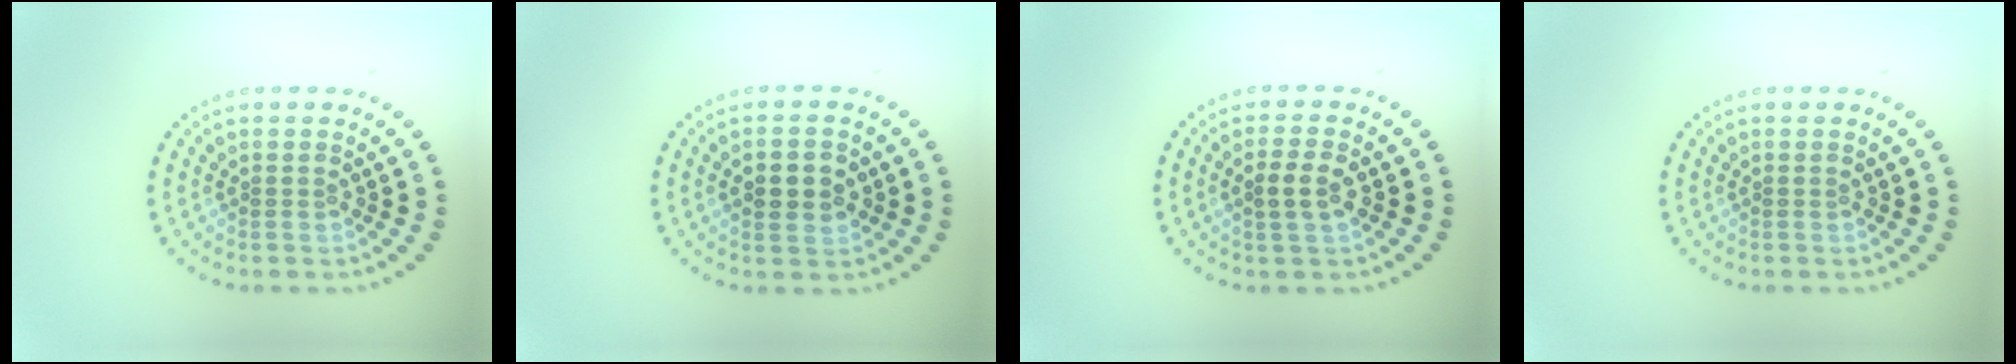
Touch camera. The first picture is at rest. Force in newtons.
{"total": 3.8, "press": 3.8, "slide": 0.1}
{"total": 2.2, "press": 2.2, "slide": 0.5}
{"total": 0.0}